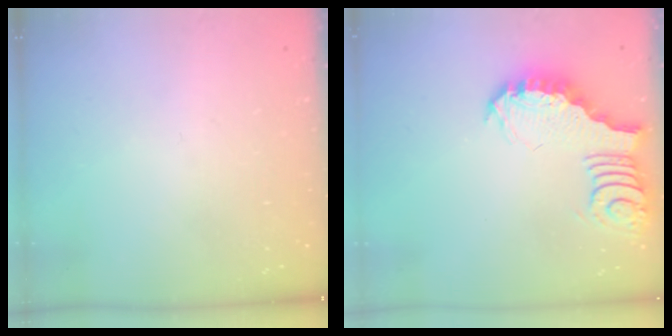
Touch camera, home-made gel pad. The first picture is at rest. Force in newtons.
{"total": 3.8, "press": 3.8, "slide": 0.6}